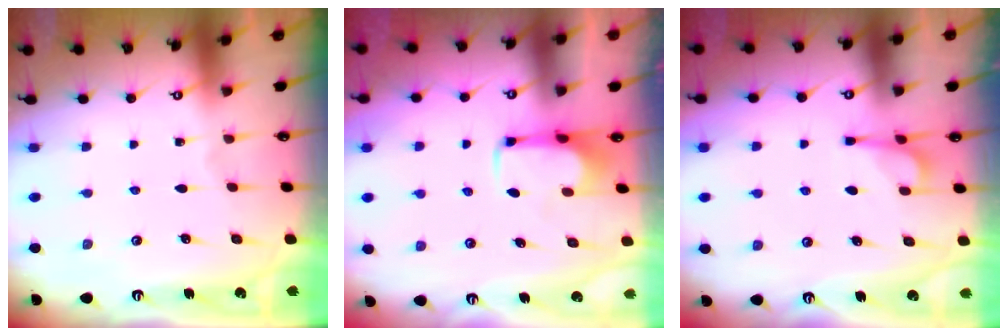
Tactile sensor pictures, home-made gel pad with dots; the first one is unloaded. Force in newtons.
{"total": 2.0, "press": 2.0, "slide": 0.3}
{"total": 6.0, "press": 6.0, "slide": 0.7}